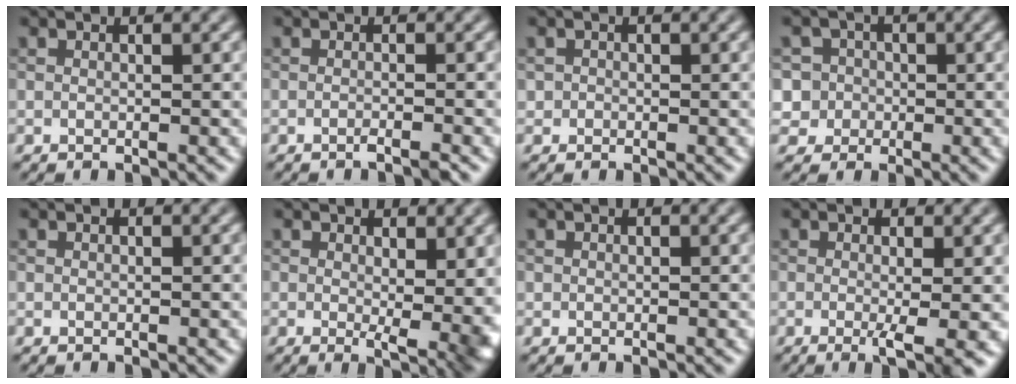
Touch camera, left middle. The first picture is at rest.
{"total": 1.2, "force": [-0.8, 0.1, 0.9], "torque": [-0.012, -0.001, -0.018]}
{"total": 0.6, "force": [-0.1, 0.6, 0.0], "torque": [0.006, -0.003, -0.004]}
{"total": 4.9, "force": [-0.2, 4.8, 1.0], "torque": [-0.004, 0.024, -0.020]}
{"total": 0.0}
{"total": 5.2, "force": [0.8, 2.1, 4.7], "torque": [-0.059, -0.020, 0.020]}
{"total": 0.0}
{"total": 3.5, "force": [-0.6, 0.7, 3.4], "torque": [-0.056, -0.012, -0.008]}